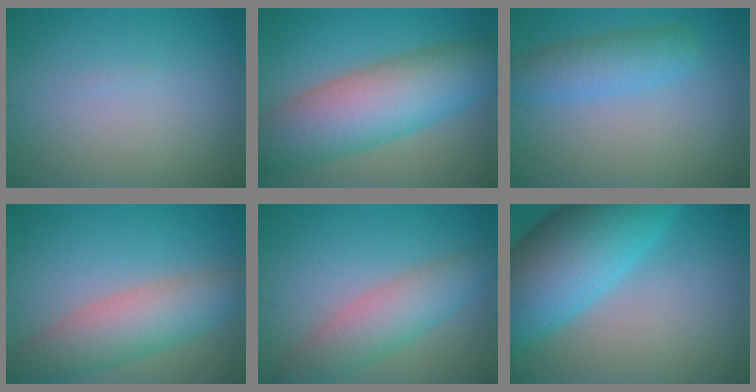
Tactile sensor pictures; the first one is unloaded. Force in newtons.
{"total": 9.9, "press": 9.9, "slide": 0.6}
{"total": 3.8, "press": 3.8, "slide": 0.2}
{"total": 6.1, "press": 6.0, "slide": 0.5}
{"total": 4.7, "press": 4.7, "slide": 0.2}
{"total": 12.3, "press": 12.3, "slide": 0.5}